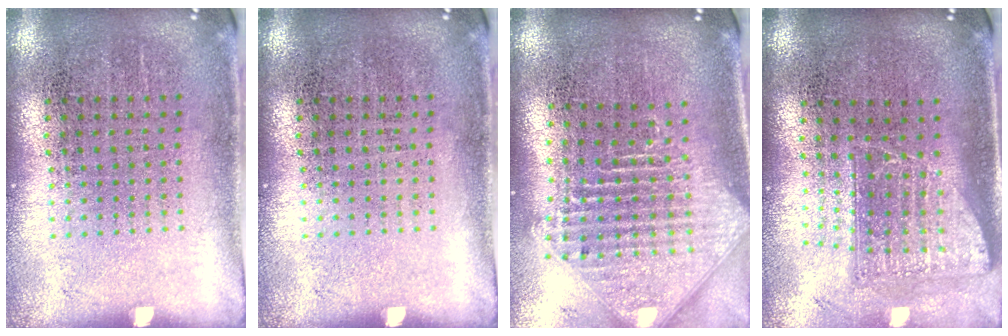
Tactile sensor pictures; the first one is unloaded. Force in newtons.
{"total": 0.0}
{"total": 2.5, "press": 1.8, "slide": 1.7}
{"total": 1.7, "press": 1.4, "slide": 1.0}